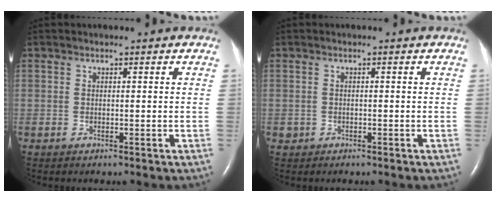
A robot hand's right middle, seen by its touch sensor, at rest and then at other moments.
{"total": 1.4, "force": [-0.6, 1.3, 0.0], "torque": [0.001, 0.006, -0.009]}